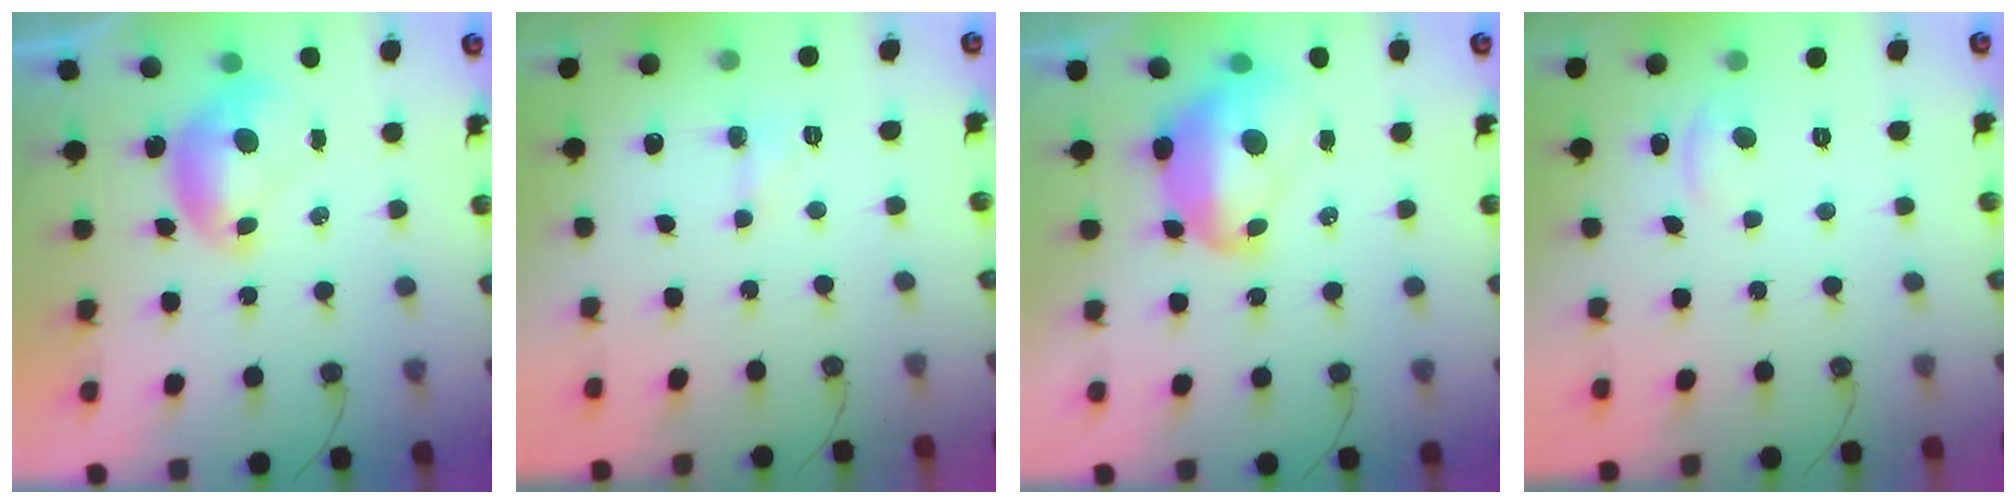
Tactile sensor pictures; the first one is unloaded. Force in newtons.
{"total": 1.4, "press": 1.3, "slide": 0.3}
{"total": 5.9, "press": 5.7, "slide": 1.4}
{"total": 0.7, "press": 0.1, "slide": 0.7}